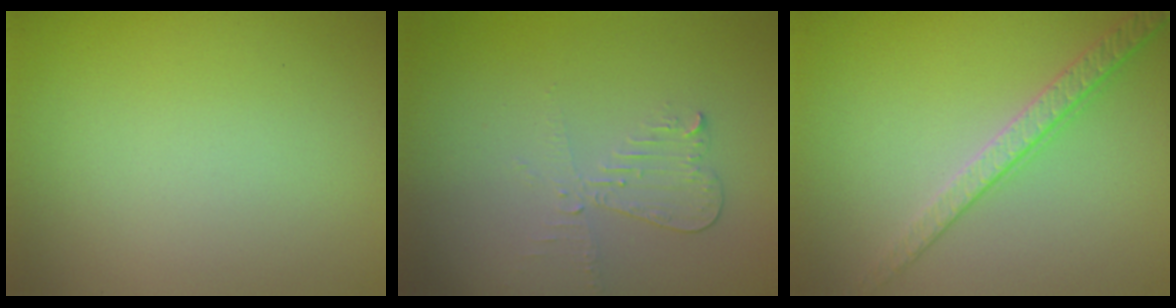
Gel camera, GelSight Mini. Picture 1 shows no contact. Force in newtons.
{"total": 2.1, "press": 2.1, "slide": 0.2}
{"total": 2.8, "press": 2.4, "slide": 1.5}